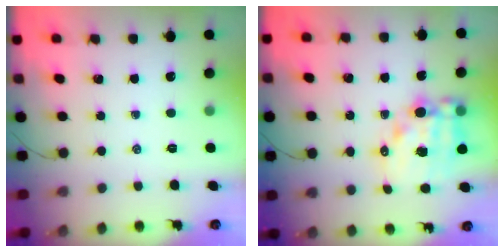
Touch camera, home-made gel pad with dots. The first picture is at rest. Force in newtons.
{"total": 13.7, "press": 13.3, "slide": 3.2}